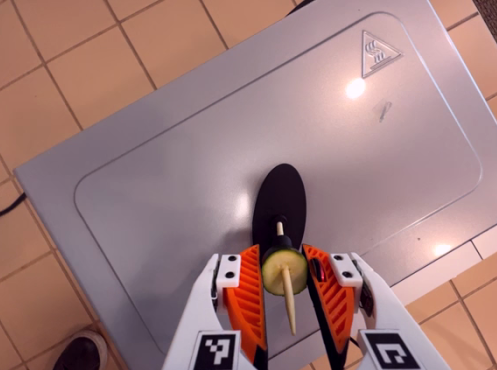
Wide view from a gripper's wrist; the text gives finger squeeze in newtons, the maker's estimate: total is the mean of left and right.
{"total": 7.7, "left": 7.3, "right": 8.0}